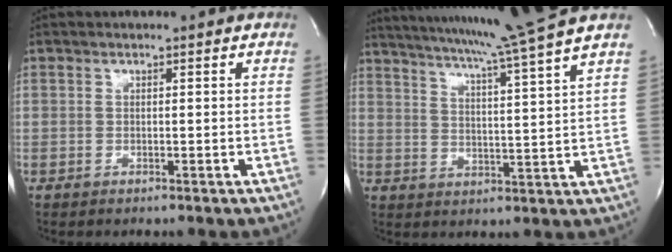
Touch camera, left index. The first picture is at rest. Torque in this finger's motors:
{"motor_torque": [0.12, -0.23, 0.25, 0.15]}